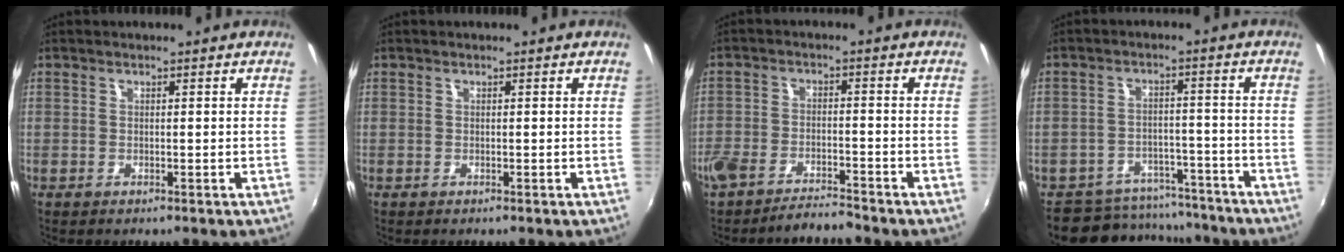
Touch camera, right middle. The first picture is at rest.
{"total": 0.0}
{"total": 6.6, "force": [-6.1, 1.4, 2.2], "torque": [-0.066, -0.007, -0.108]}
{"total": 11.7, "force": [-10.2, 5.3, 1.9], "torque": [-0.051, 0.027, -0.133]}